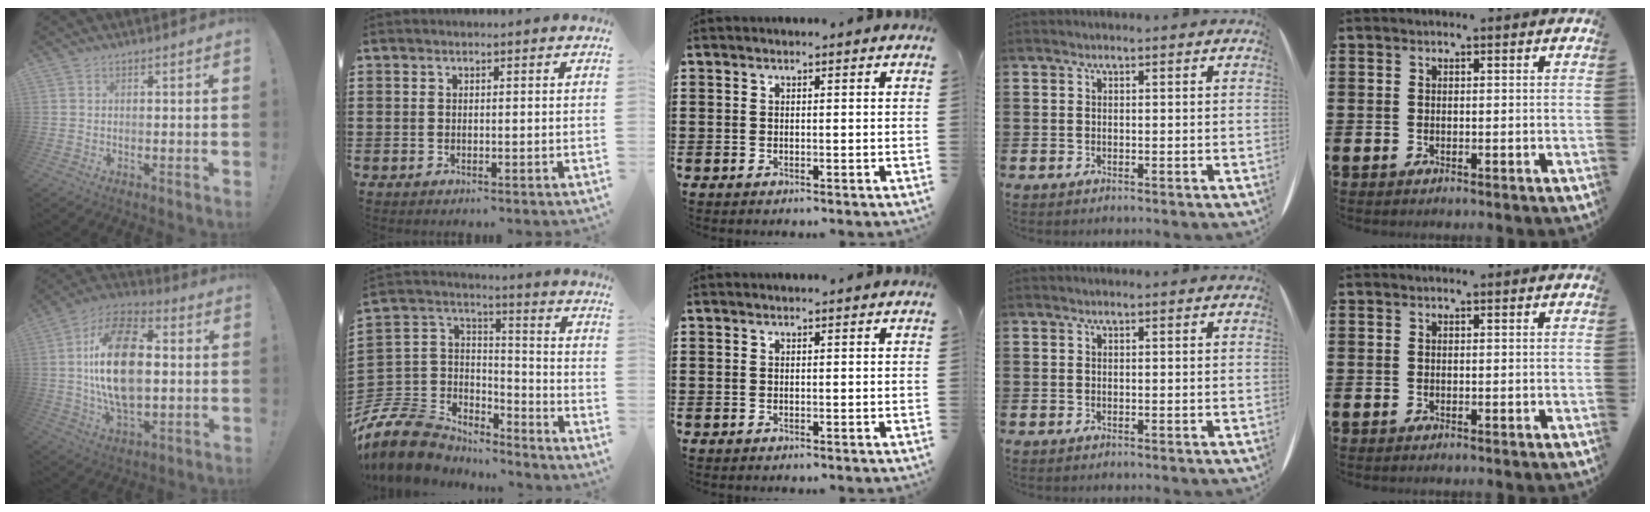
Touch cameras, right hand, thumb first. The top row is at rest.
{"thumb": {"total": 21.7, "force": [1.4, 12.5, 17.7], "torque": [-0.313, 0.002, 0.019]}, "index": {"total": 11.0, "force": [-9.0, 5.8, 2.8], "torque": [-0.103, 0.012, -0.181]}}